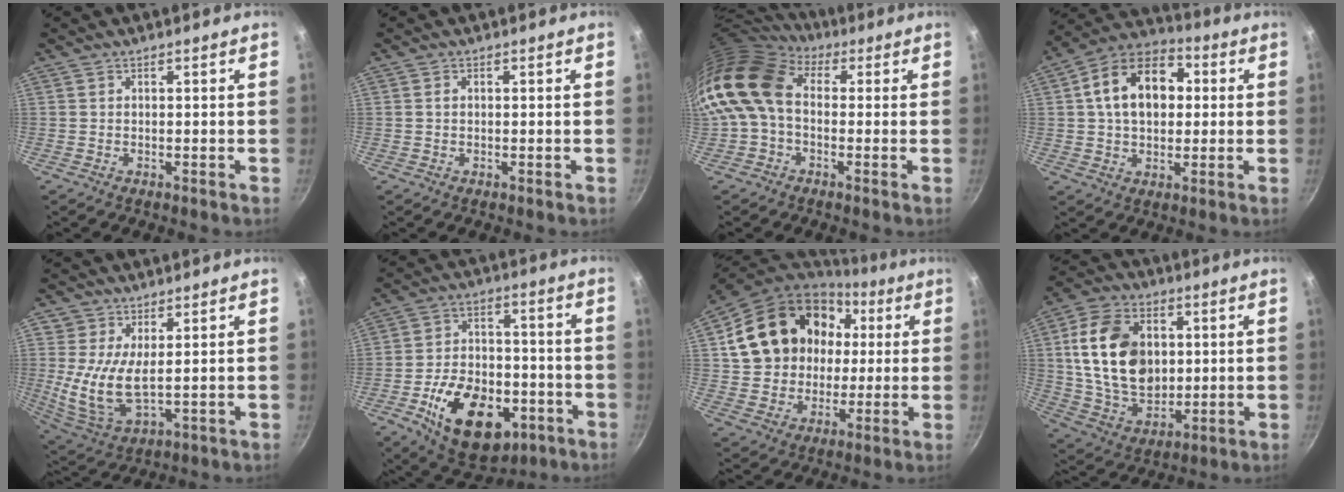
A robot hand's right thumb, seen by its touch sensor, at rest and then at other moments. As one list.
[{"total": 0.8, "force": [0.1, 0.6, 0.5], "torque": [-0.009, 0.003, 0.002]}, {"total": 12.5, "force": [0.2, 9.1, 8.6], "torque": [-0.149, 0.023, -0.016]}, {"total": 15.4, "force": [2.4, 10.7, 10.8], "torque": [-0.144, 0.026, 0.024]}, {"total": 9.8, "force": [1.8, 5.5, 8.0], "torque": [-0.163, -0.025, 0.042]}, {"total": 20.2, "force": [-7.7, 12.8, 13.6], "torque": [-0.189, 0.037, -0.105]}, {"total": 22.4, "force": [4.9, 18.2, 12.1], "torque": [-0.198, 0.037, 0.094]}, {"total": 19.3, "force": [3.0, 13.5, 13.4], "torque": [-0.223, -0.003, 0.059]}]